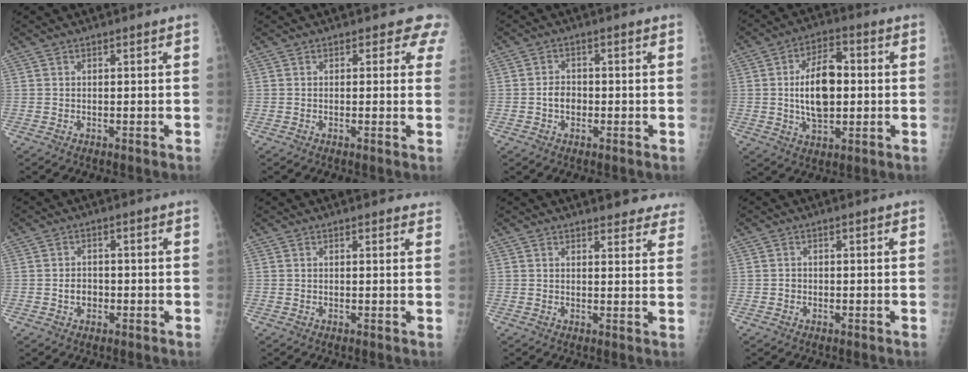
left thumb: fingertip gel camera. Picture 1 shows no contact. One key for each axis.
{"total": 3.2, "fx": 2.5, "fy": 1.8, "fz": 1.0, "tx": 0.024, "ty": -0.007, "tz": 0.007}
{"total": 3.1, "fx": -0.7, "fy": 2.4, "fz": 1.8, "tx": -0.017, "ty": 0.011, "tz": -0.015}
{"total": 12.2, "fx": 0.1, "fy": 6.9, "fz": 10.1, "tx": -0.151, "ty": 0.009, "tz": 0.004}
{"total": 2.6, "fx": -0.7, "fy": 2.1, "fz": 1.4, "tx": -0.010, "ty": 0.007, "tz": -0.010}
{"total": 2.6, "fx": 2.3, "fy": 0.9, "fz": 0.9, "tx": 0.007, "ty": -0.003, "tz": 0.018}
{"total": 8.6, "fx": 7.7, "fy": 2.6, "fz": 3.0, "tx": 0.006, "ty": -0.029, "tz": 0.073}
{"total": 0.8, "fx": -0.2, "fy": 0.7, "fz": 0.2, "tx": 0.003, "ty": 0.004, "tz": -0.004}